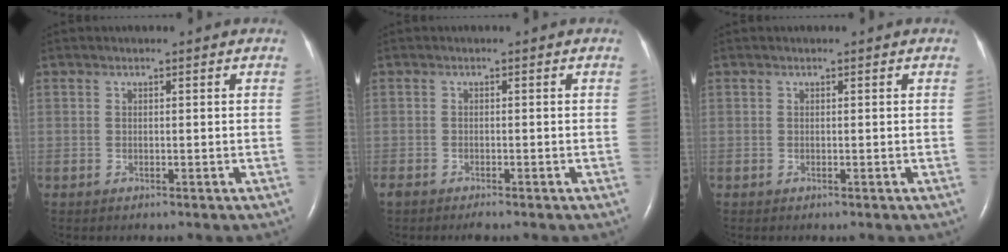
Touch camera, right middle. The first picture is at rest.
{"total": 2.6, "force": [-2.1, 0.6, 1.3], "torque": [-0.026, -0.010, -0.032]}
{"total": 0.0}